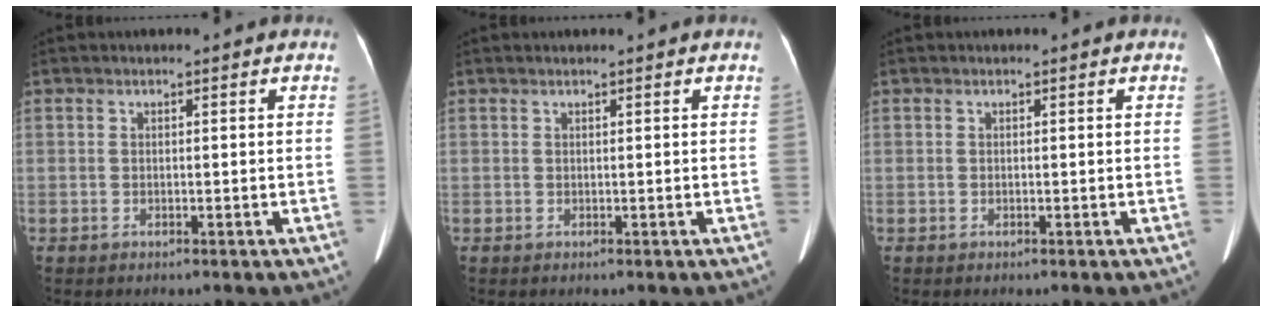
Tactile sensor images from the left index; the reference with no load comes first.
{"total": 0.7, "force": [0.6, 0.0, 0.4], "torque": [-0.004, 0.009, 0.011]}
{"total": 0.0}